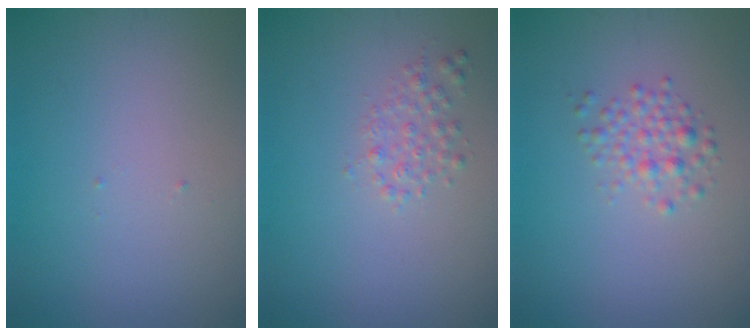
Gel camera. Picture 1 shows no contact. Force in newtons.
{"total": 1.5, "press": 1.5, "slide": 0.1}
{"total": 2.1, "press": 2.1, "slide": 0.1}